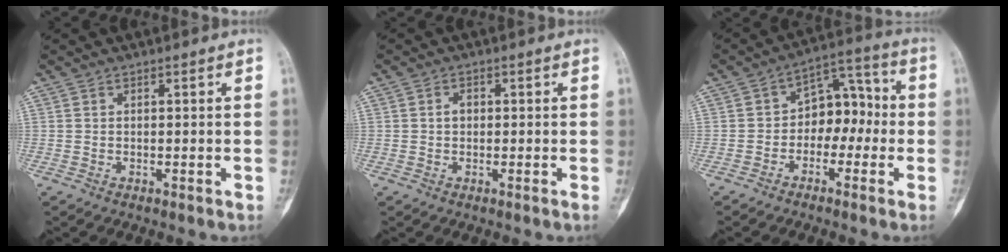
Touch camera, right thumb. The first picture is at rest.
{"total": 1.4, "force": [0.1, 1.0, 0.9], "torque": [-0.010, 0.003, -0.001]}
{"total": 9.1, "force": [-1.6, 6.3, 6.4], "torque": [-0.051, 0.042, -0.043]}